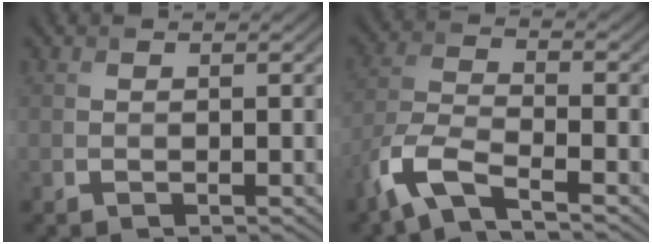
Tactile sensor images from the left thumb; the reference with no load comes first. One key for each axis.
{"total": 6.9, "fx": -4.6, "fy": 1.9, "fz": 4.8, "tx": -0.111, "ty": -0.006, "tz": -0.111}